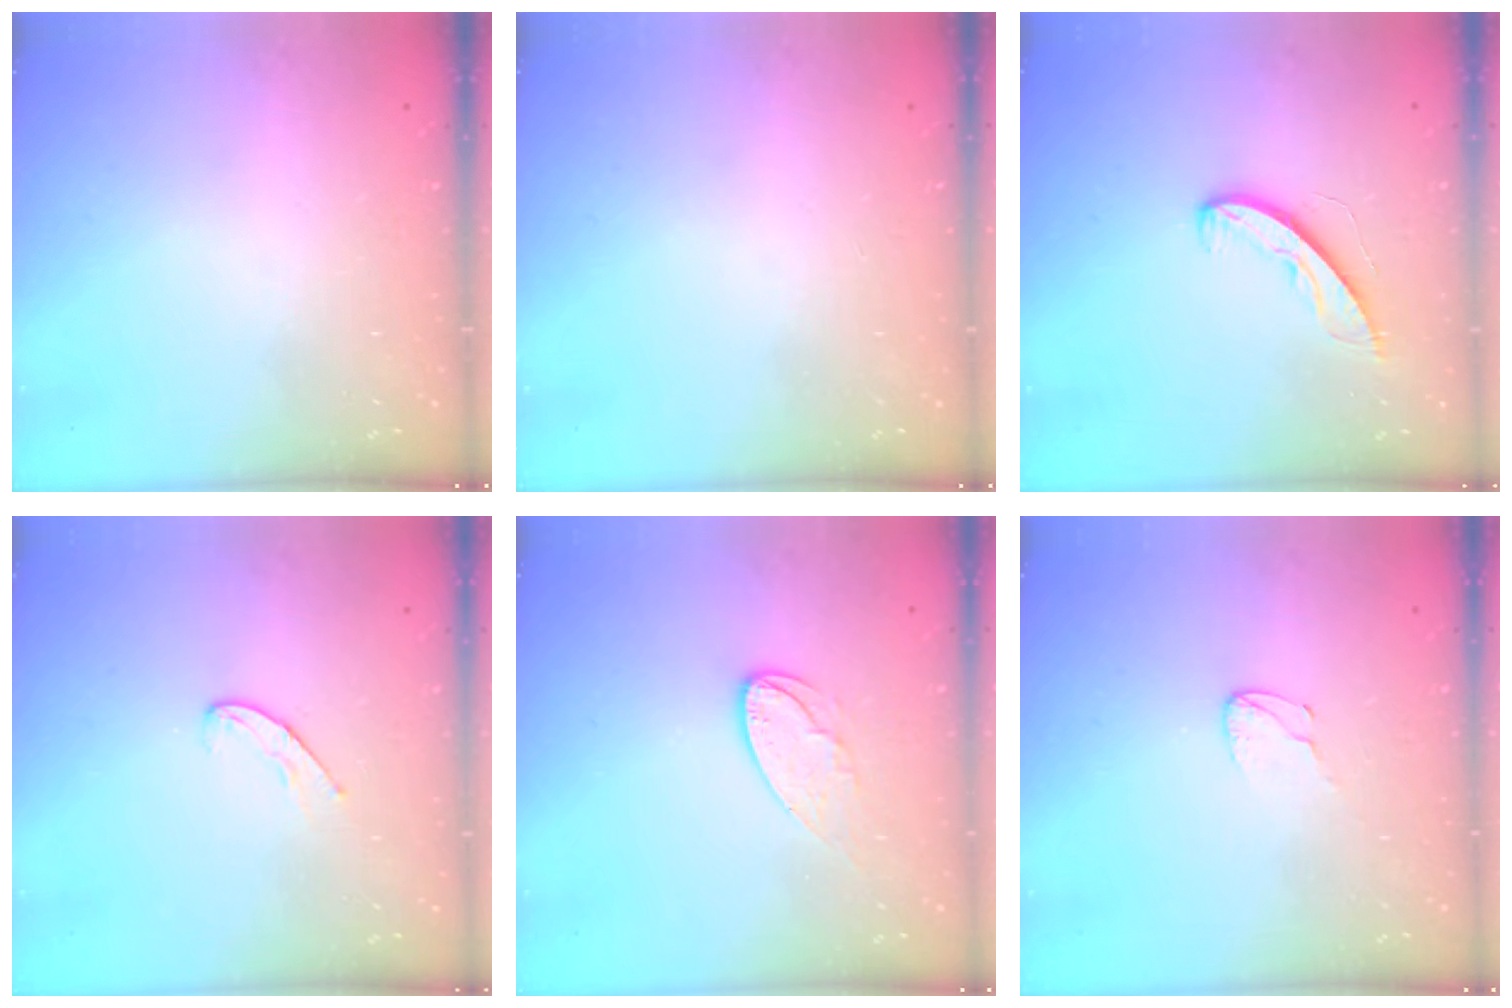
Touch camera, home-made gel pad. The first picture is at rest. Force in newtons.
{"total": 0.0}
{"total": 6.7, "press": 6.7, "slide": 0.5}
{"total": 5.4, "press": 5.4, "slide": 0.5}
{"total": 8.7, "press": 8.7, "slide": 0.7}
{"total": 2.7, "press": 2.7, "slide": 0.2}